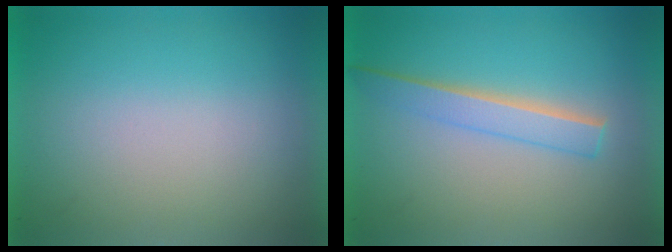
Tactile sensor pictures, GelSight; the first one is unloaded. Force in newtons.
{"total": 2.2}